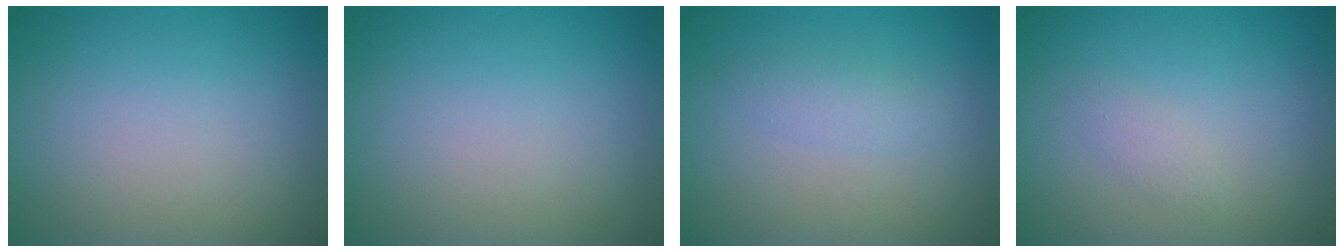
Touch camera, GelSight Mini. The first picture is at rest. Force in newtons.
{"total": 0.0}
{"total": 1.5, "press": 1.5, "slide": 0.1}
{"total": 1.0, "press": 1.0, "slide": 0.1}